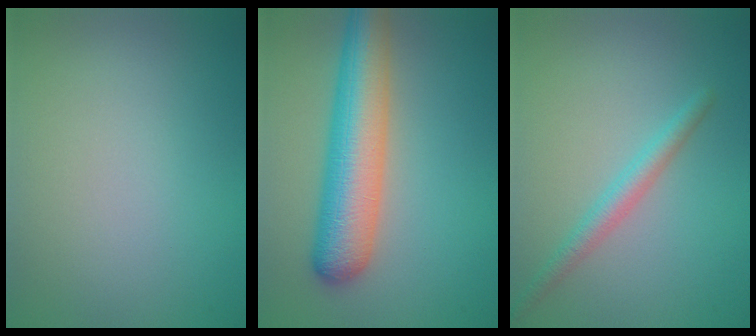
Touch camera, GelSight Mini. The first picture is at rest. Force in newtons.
{"total": 7.6, "press": 7.6, "slide": 0.3}
{"total": 2.1, "press": 2.1, "slide": 0.0}